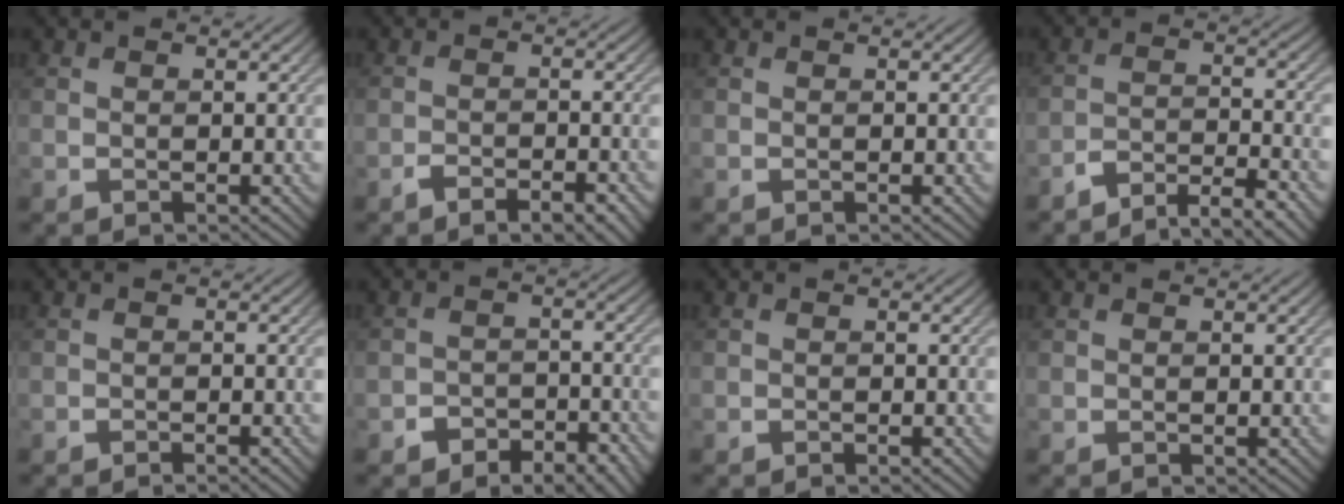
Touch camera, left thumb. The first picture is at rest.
{"total": 4.5, "force": [-3.1, 1.3, 3.0], "torque": [-0.051, 0.001, -0.047]}
{"total": 0.0}
{"total": 5.2, "force": [-4.4, 1.0, 2.6], "torque": [-0.051, 0.001, -0.080]}
{"total": 1.0, "force": [-0.9, 0.0, 0.6], "torque": [-0.006, 0.002, -0.016]}
{"total": 6.7, "force": [-4.2, 3.7, 3.7], "torque": [-0.051, -0.008, -0.069]}
{"total": 0.5, "force": [-0.4, 0.0, 0.3], "torque": [-0.002, 0.000, -0.007]}
{"total": 0.0}